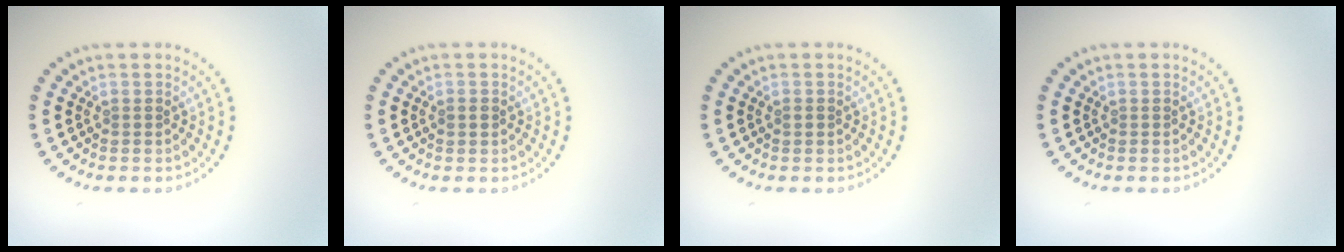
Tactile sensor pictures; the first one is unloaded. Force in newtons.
{"total": 1.0, "press": 1.0, "slide": 0.1}
{"total": 0.6, "press": 0.6, "slide": 0.1}
{"total": 0.0}